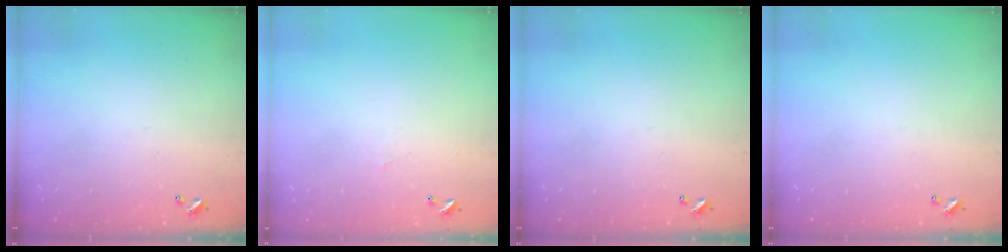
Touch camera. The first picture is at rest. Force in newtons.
{"total": 0.8, "press": 0.7, "slide": 0.5}
{"total": 0.0}
{"total": 0.0}